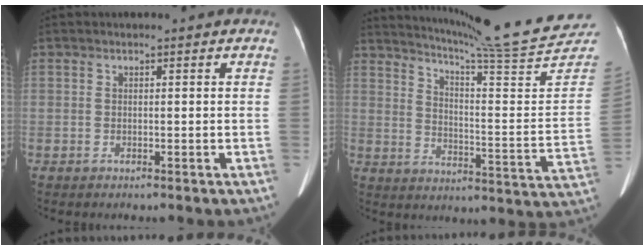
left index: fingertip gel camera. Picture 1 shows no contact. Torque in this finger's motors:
{"motor_torque": [-0.62, -1.52, -0.06, 0.01]}